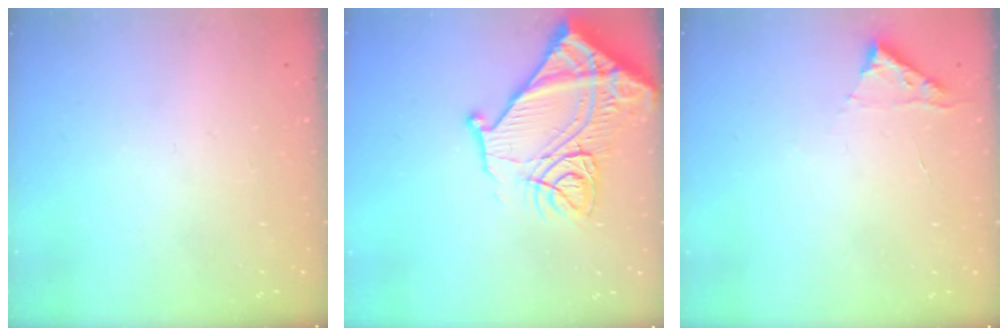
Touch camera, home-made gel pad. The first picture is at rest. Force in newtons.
{"total": 19.6, "press": 19.5, "slide": 2.0}
{"total": 2.8, "press": 2.8, "slide": 0.3}